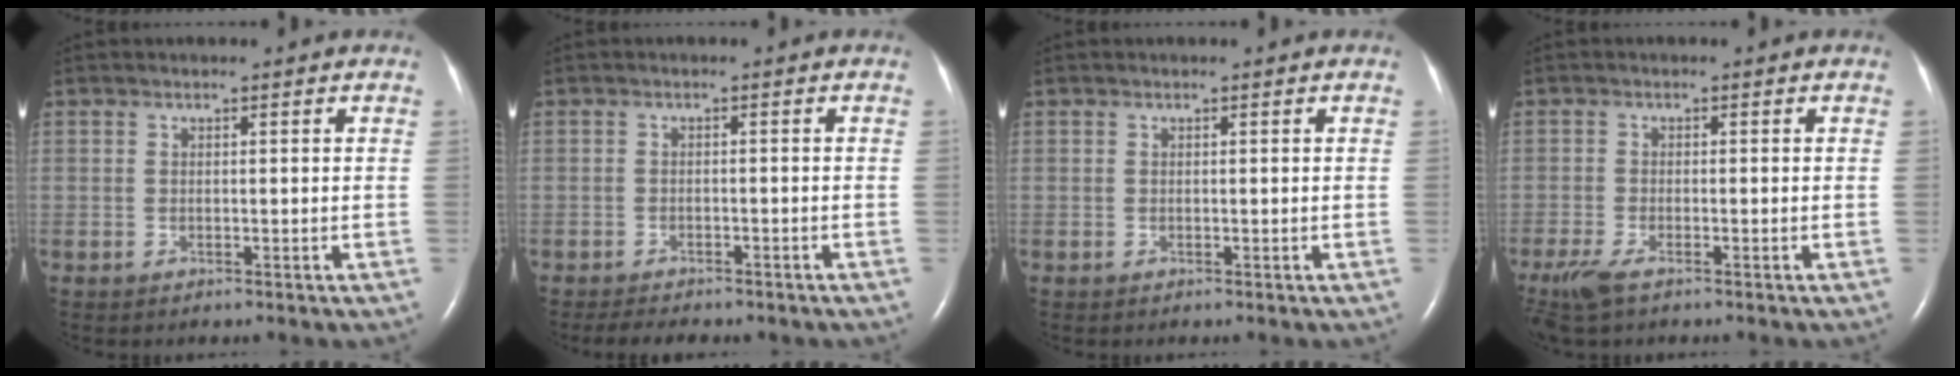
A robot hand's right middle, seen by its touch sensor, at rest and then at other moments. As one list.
[{"total": 5.3, "force": [-4.5, 1.6, 2.3], "torque": [-0.039, -0.008, -0.056]}, {"total": 0.0}, {"total": 4.4, "force": [-3.0, 1.1, 3.0], "torque": [-0.072, -0.013, -0.056]}]